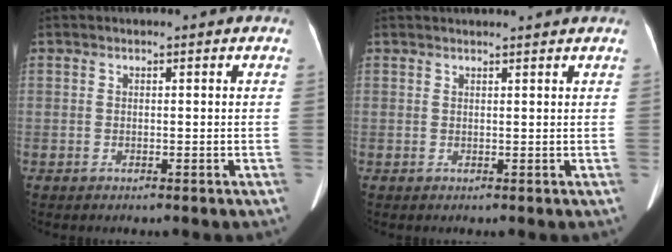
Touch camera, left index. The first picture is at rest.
{"total": 5.5, "force": [5.3, -0.2, 1.6], "torque": [-0.016, 0.024, 0.057]}